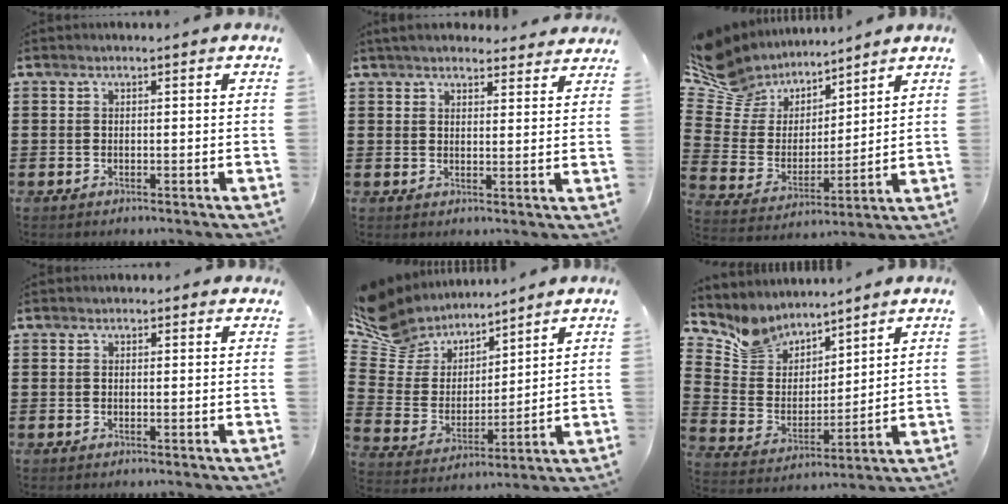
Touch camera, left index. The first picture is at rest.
{"total": 4.0, "force": [3.8, 0.7, 1.1], "torque": [-0.032, -0.007, 0.071]}
{"total": 9.2, "force": [8.0, 4.6, 0.3], "torque": [-0.069, -0.059, 0.153]}
{"total": 0.6, "force": [0.5, 0.4, 0.2], "torque": [0.003, 0.001, 0.007]}
{"total": 8.8, "force": [7.9, 4.0, 0.0], "torque": [-0.062, -0.062, 0.149]}
{"total": 7.0, "force": [6.2, 3.3, -0.2], "torque": [-0.044, -0.045, 0.114]}